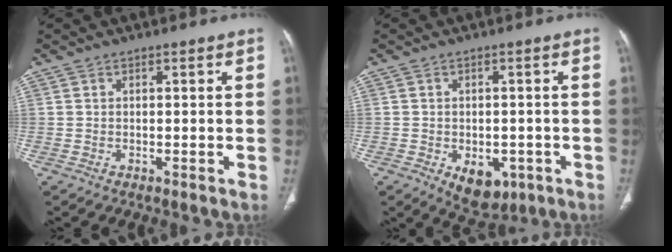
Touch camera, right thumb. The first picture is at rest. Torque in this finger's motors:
{"motor_torque": [1.31, 0.67, 0.61, -0.29, 0.04]}